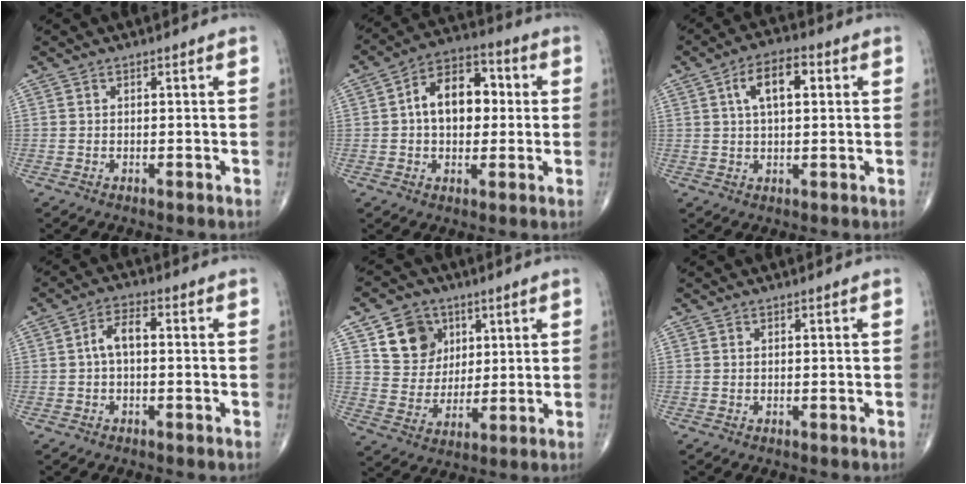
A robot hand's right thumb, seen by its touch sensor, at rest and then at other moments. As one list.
[{"total": 12.5, "force": [1.3, 8.1, 9.5], "torque": [-0.122, 0.026, 0.012]}, {"total": 8.2, "force": [2.4, 3.9, 6.8], "torque": [-0.110, 0.012, 0.036]}, {"total": 4.5, "force": [0.0, 2.3, 3.9], "torque": [-0.072, 0.020, -0.006]}, {"total": 10.9, "force": [4.6, 9.0, 3.9], "torque": [-0.035, -0.018, 0.087]}, {"total": 0.0}]